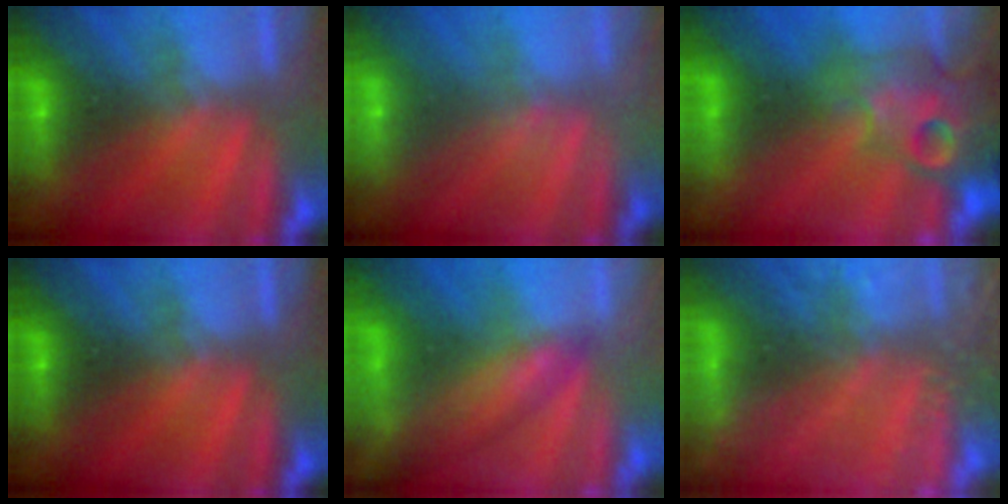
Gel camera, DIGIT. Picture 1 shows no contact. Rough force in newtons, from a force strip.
{"total": 1.9}
{"total": 8.6}
{"total": 0.0}
{"total": 3.9}
{"total": 6.5}